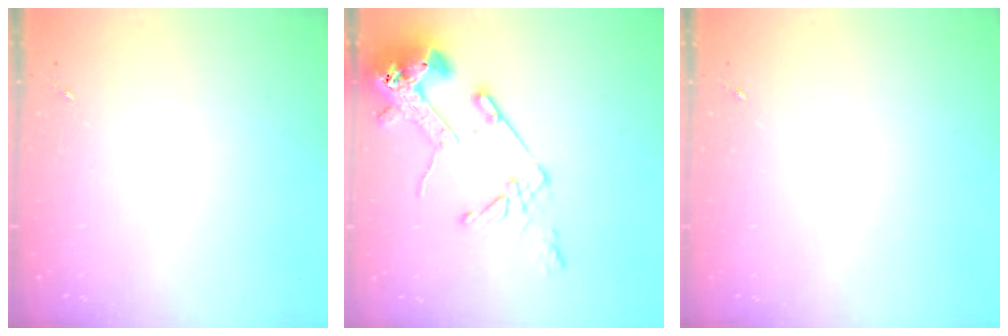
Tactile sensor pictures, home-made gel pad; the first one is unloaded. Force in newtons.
{"total": 17.2, "press": 17.1, "slide": 2.2}
{"total": 0.0}